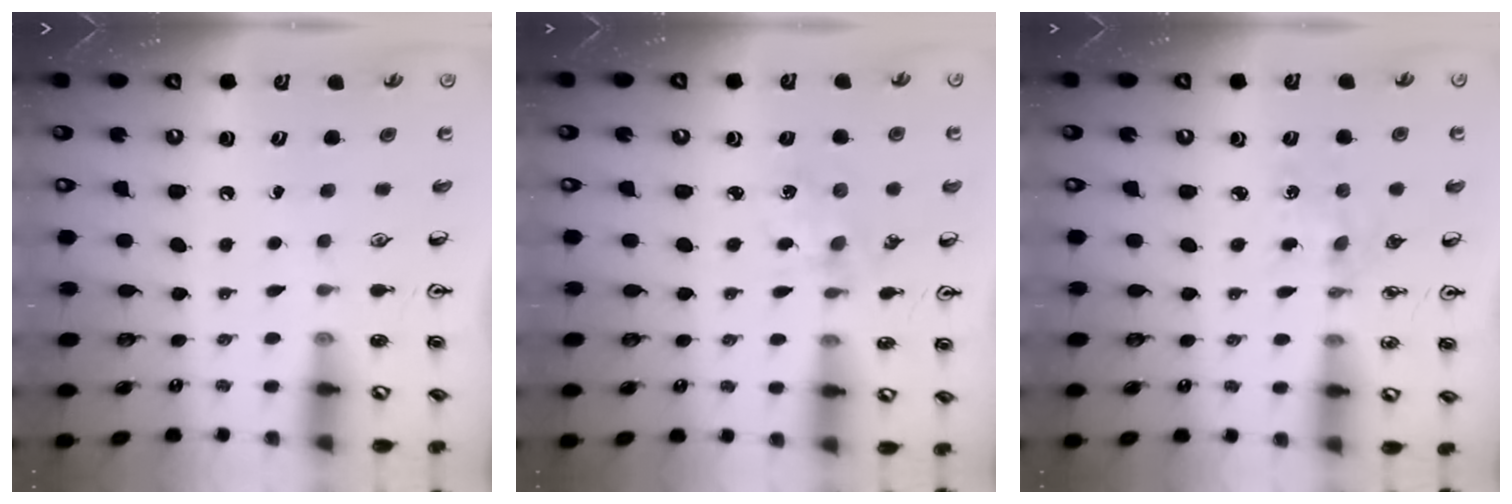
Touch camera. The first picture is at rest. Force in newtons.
{"total": 1.3, "press": 1.3, "slide": 0.1}
{"total": 3.9, "press": 3.8, "slide": 0.4}